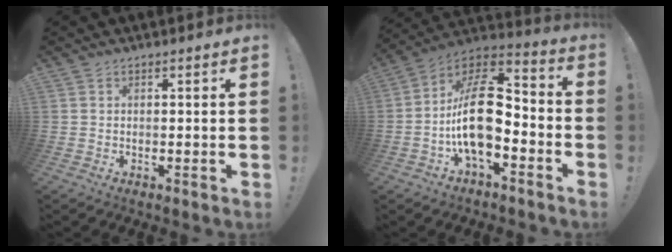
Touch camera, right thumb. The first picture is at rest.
{"total": 19.6, "force": [-2.9, 10.3, 16.5], "torque": [-0.298, 0.023, -0.044]}